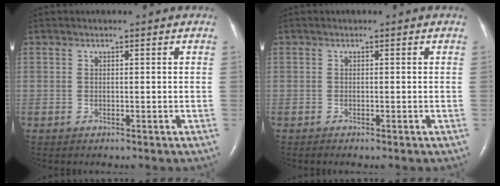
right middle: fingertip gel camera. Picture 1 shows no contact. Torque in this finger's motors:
{"motor_torque": [-0.03, -0.03, -0.02, -0.01]}